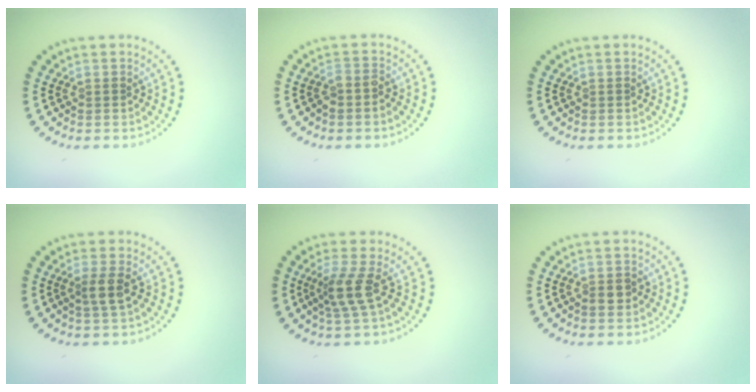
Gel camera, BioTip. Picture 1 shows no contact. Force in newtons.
{"total": 1.1, "press": 0.9, "slide": 0.6}
{"total": 0.0}
{"total": 2.0, "press": 1.7, "slide": 1.0}
{"total": 2.7, "press": 2.0, "slide": 1.9}
{"total": 1.4, "press": 1.3, "slide": 0.3}